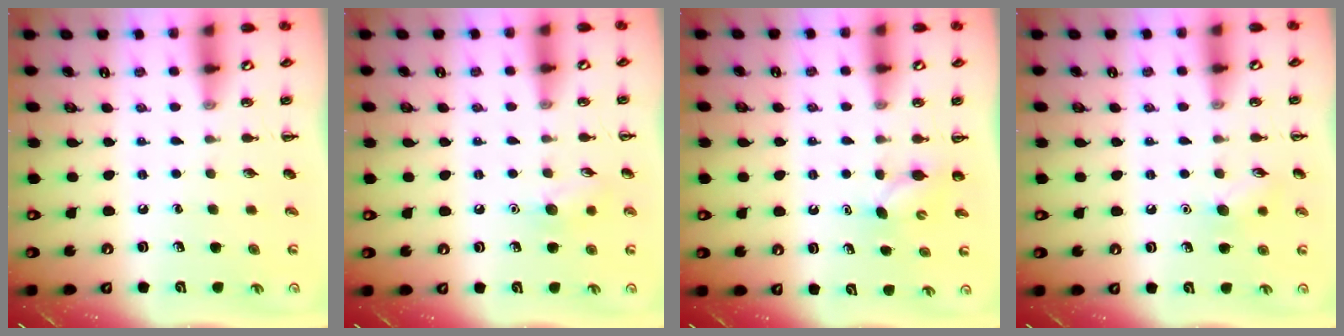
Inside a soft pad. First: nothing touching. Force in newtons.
{"total": 7.5, "press": 7.3, "slide": 1.6}
{"total": 3.5, "press": 3.4, "slide": 0.8}
{"total": 7.8, "press": 7.7, "slide": 1.4}